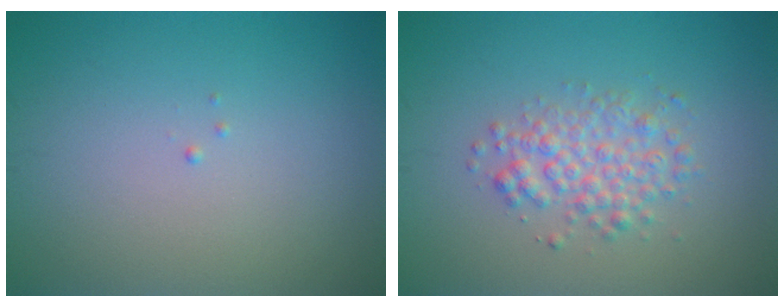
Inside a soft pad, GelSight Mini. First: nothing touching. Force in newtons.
{"total": 3.0, "press": 3.0, "slide": 0.1}